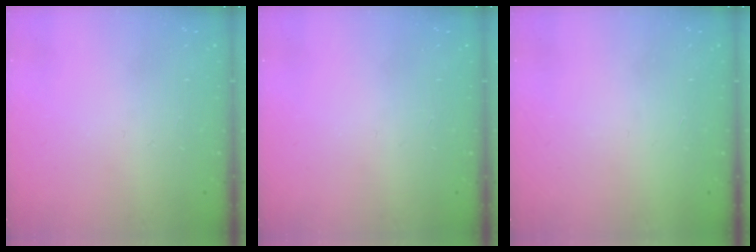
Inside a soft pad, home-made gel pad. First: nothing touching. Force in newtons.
{"total": 0.0}
{"total": 1.5, "press": 1.5, "slide": 0.1}